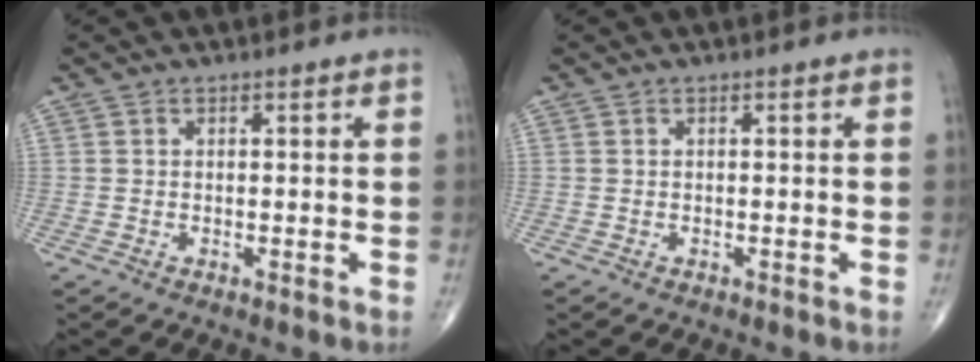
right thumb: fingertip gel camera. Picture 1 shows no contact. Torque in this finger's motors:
{"motor_torque": [-0.02, 0.02, -0.01, 0.00, -0.01]}